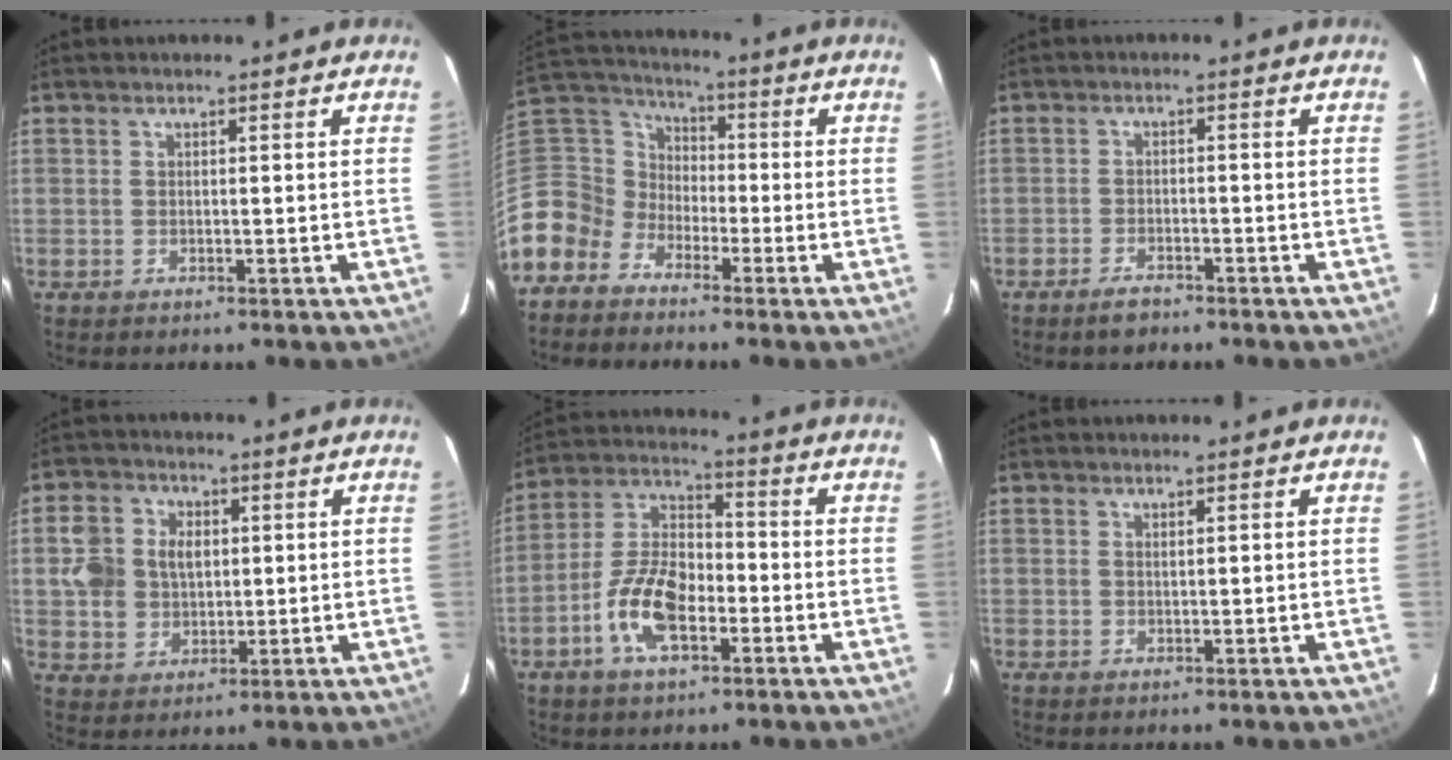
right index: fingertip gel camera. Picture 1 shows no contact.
{"total": 9.6, "force": [-5.0, 8.0, 1.7], "torque": [-0.063, 0.039, -0.130]}
{"total": 3.3, "force": [-2.7, 1.4, 1.4], "torque": [-0.040, 0.002, -0.048]}
{"total": 9.1, "force": [1.3, 7.9, 4.4], "torque": [-0.100, 0.023, 0.031]}
{"total": 11.8, "force": [-4.7, 5.8, 9.1], "torque": [-0.190, 0.010, -0.088]}
{"total": 0.5, "force": [0.4, 0.2, 0.2], "torque": [-0.004, 0.001, 0.009]}